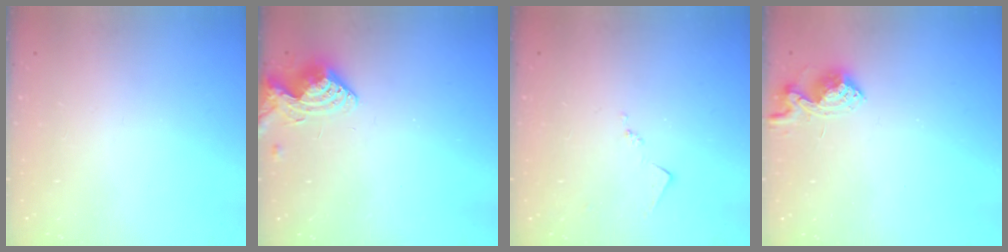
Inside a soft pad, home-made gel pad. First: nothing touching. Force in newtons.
{"total": 8.6, "press": 8.6, "slide": 0.5}
{"total": 7.4, "press": 7.3, "slide": 0.9}
{"total": 9.1, "press": 9.1, "slide": 0.4}